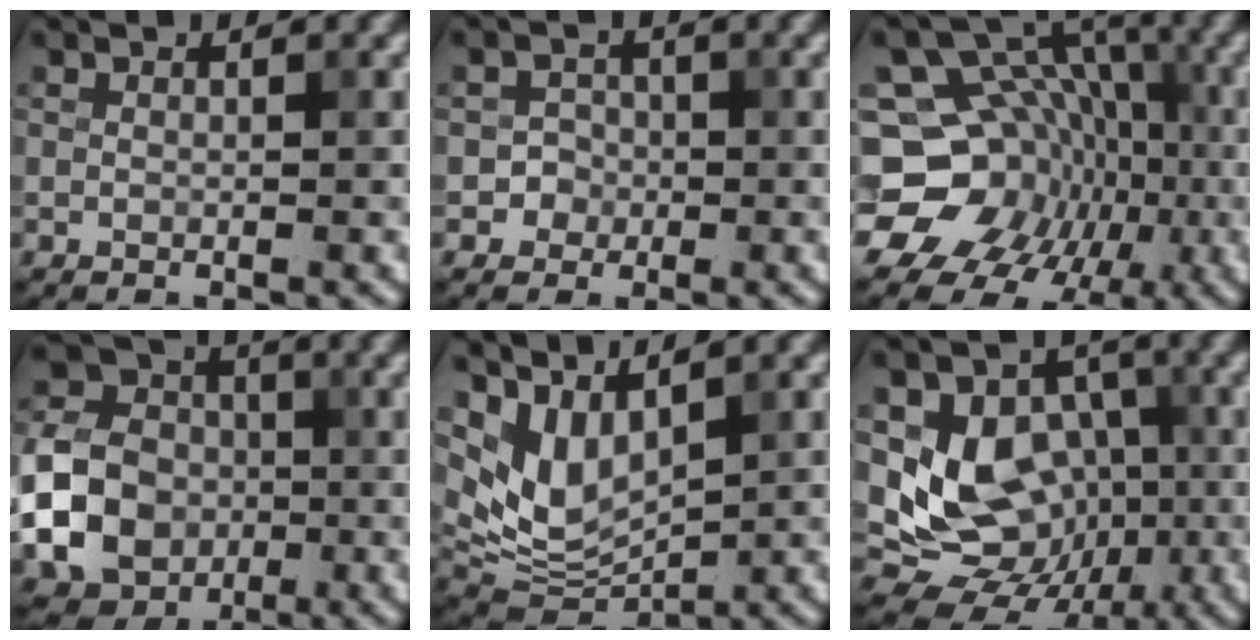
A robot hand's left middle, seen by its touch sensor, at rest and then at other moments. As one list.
[{"total": 1.6, "force": [-0.5, 1.6, 0.1], "torque": [0.019, 0.003, -0.011]}, {"total": 16.9, "force": [-4.7, 14.9, 6.6], "torque": [-0.146, -0.005, -0.079]}, {"total": 9.6, "force": [-2.1, 7.9, 5.0], "torque": [-0.120, -0.004, -0.050]}, {"total": 5.3, "force": [3.0, 2.6, 3.4], "torque": [-0.078, -0.014, 0.069]}, {"total": 9.8, "force": [-0.3, 8.0, 5.6], "torque": [-0.078, -0.018, -0.004]}]